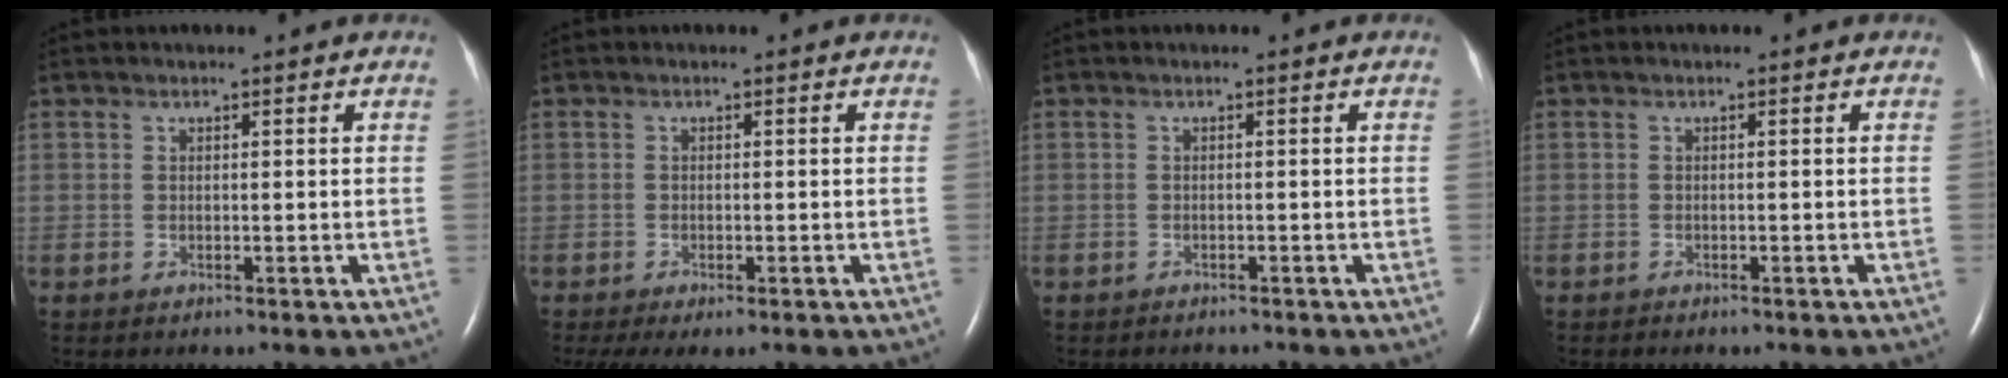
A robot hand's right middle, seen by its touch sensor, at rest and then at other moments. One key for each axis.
{"total": 4.9, "fx": -3.4, "fy": 1.7, "fz": 3.1, "tx": -0.048, "ty": -0.016, "tz": -0.051}
{"total": 1.6, "fx": -1.4, "fy": 0.6, "fz": 0.3, "tx": -0.013, "ty": -0.002, "tz": -0.015}
{"total": 1.3, "fx": -1.0, "fy": 0.3, "fz": 0.6, "tx": -0.014, "ty": -0.003, "tz": -0.008}